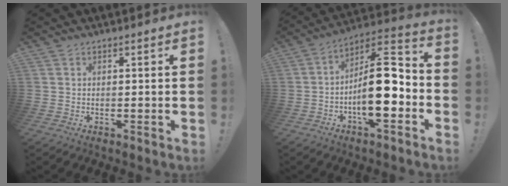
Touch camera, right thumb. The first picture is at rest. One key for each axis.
{"total": 18.7, "fx": -3.9, "fy": 6.8, "fz": 17.0, "tx": -0.271, "ty": 0.021, "tz": -0.060}